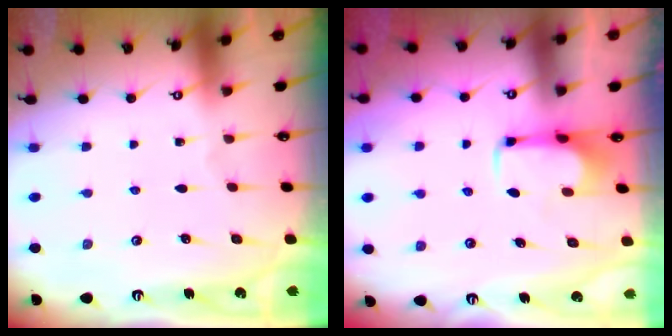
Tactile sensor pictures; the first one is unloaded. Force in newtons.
{"total": 2.0, "press": 1.9, "slide": 0.4}